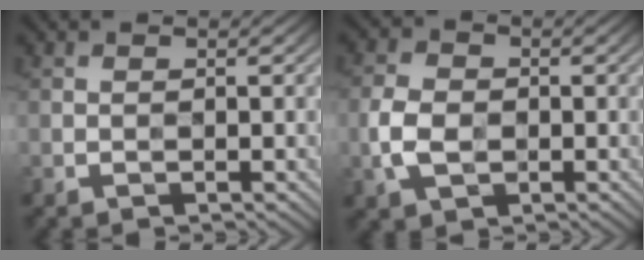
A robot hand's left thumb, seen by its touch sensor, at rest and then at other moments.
{"total": 4.9, "force": [-1.2, 3.7, 3.0], "torque": [-0.083, 0.000, -0.028]}